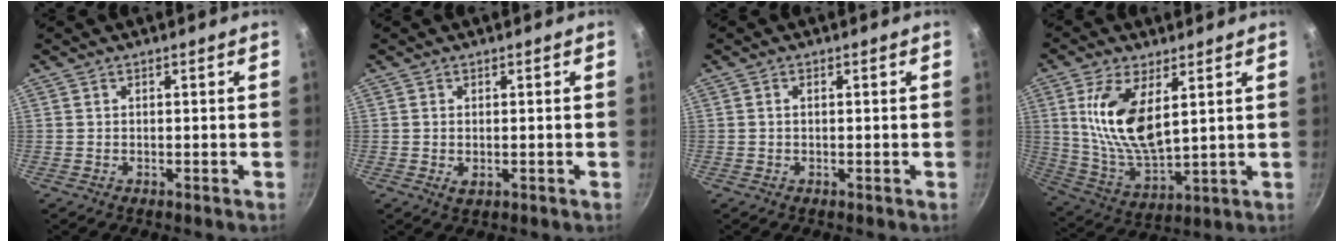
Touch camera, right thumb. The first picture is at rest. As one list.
[{"total": 1.5, "force": [-0.2, 0.9, 1.2], "torque": [-0.021, -0.004, -0.001]}, {"total": 0.7, "force": [0.1, 0.3, 0.6], "torque": [-0.013, 0.004, 0.002]}, {"total": 14.4, "force": [4.3, 6.6, 12.1], "torque": [-0.232, -0.032, 0.091]}]